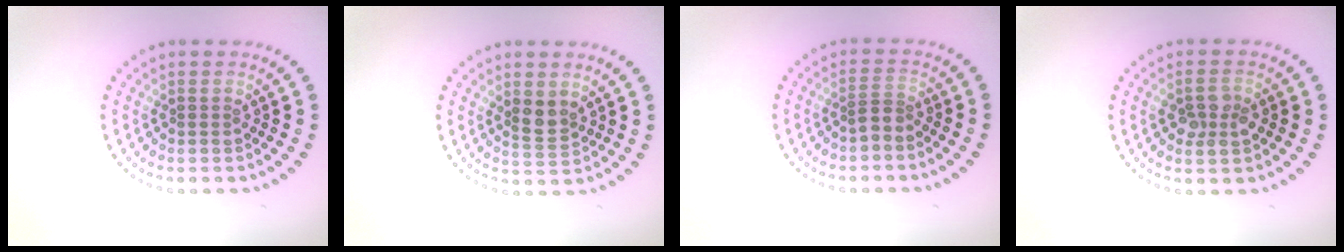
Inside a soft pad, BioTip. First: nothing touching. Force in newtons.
{"total": 2.0, "press": 1.7, "slide": 1.0}
{"total": 1.3, "press": 0.8, "slide": 1.0}
{"total": 2.5, "press": 2.5, "slide": 0.5}